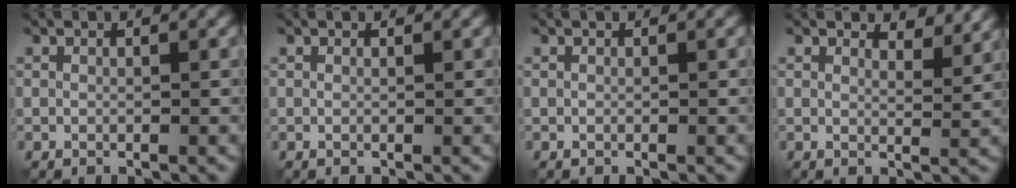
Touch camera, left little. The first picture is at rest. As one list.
[{"total": 0.0}, {"total": 0.0}, {"total": 3.1, "force": [2.8, 0.8, 1.1], "torque": [-0.023, -0.005, 0.034]}]